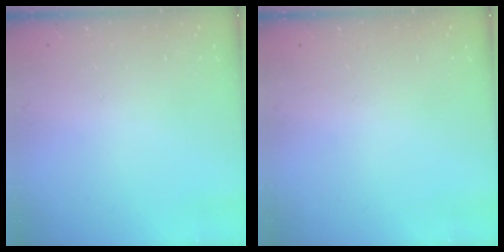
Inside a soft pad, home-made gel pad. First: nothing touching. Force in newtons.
{"total": 0.0}